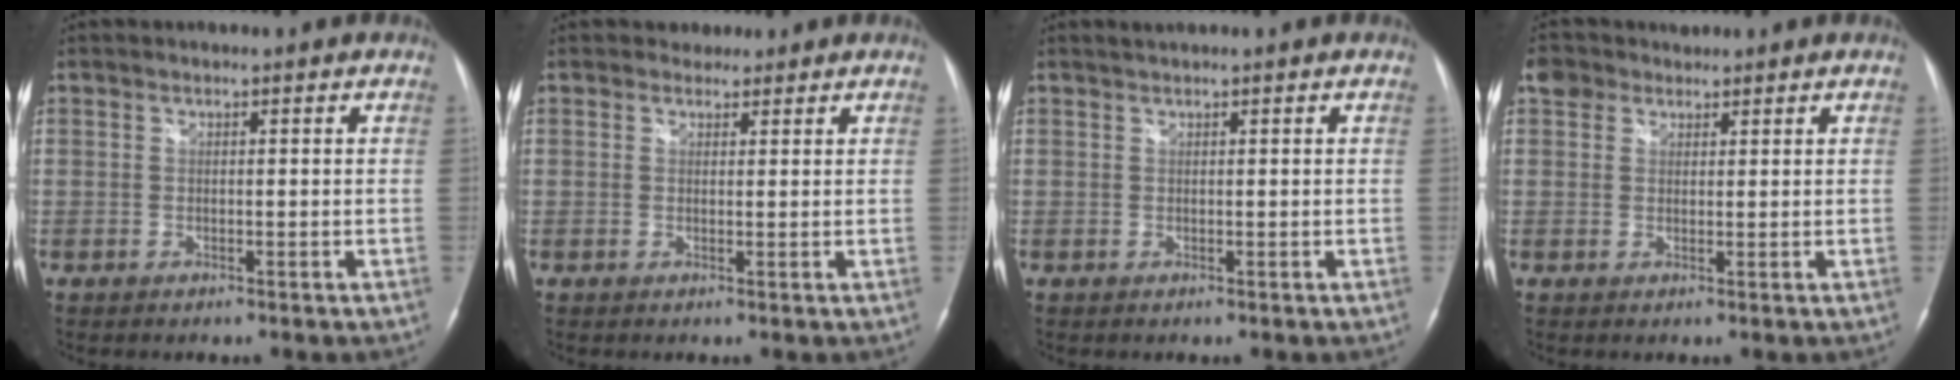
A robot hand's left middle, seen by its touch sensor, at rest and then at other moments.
{"total": 1.6, "force": [1.3, 1.0, -0.2], "torque": [0.006, 0.007, 0.015]}
{"total": 0.6, "force": [0.6, -0.1, 0.2], "torque": [-0.008, 0.009, 0.015]}
{"total": 3.0, "force": [2.0, 2.2, 0.4], "torque": [-0.011, 0.025, 0.035]}